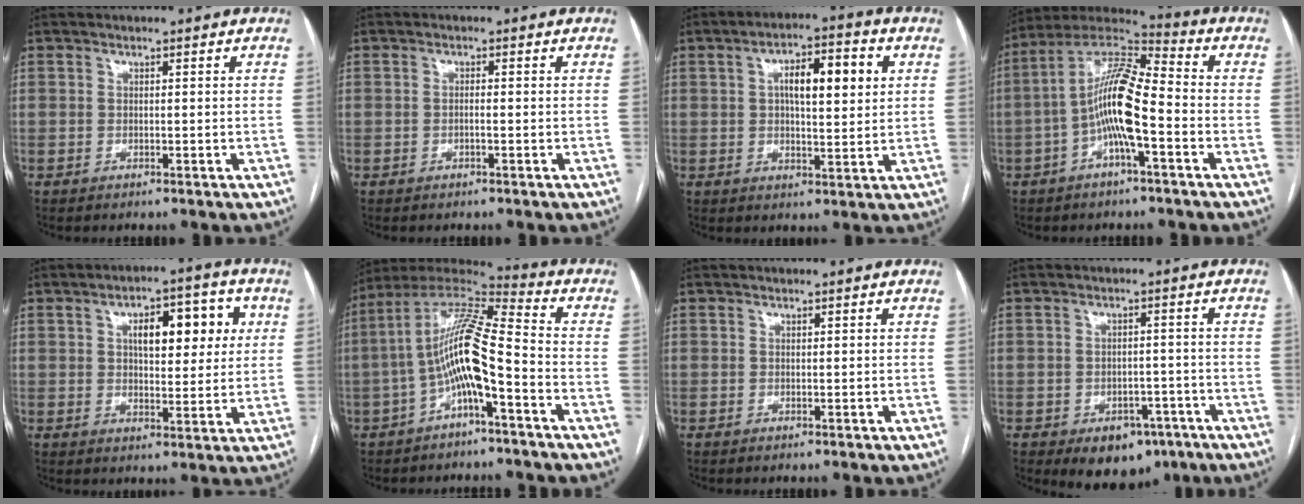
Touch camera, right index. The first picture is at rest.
{"total": 1.0, "force": [-0.3, 0.1, 1.0], "torque": [-0.017, 0.001, -0.005]}
{"total": 9.3, "force": [2.4, 2.8, 8.5], "torque": [-0.138, 0.020, 0.036]}
{"total": 12.6, "force": [-2.8, 2.3, 12.1], "torque": [-0.237, 0.023, -0.055]}
{"total": 10.1, "force": [3.0, 4.2, 8.7], "torque": [-0.116, 0.022, 0.045]}
{"total": 13.1, "force": [-3.4, 1.8, 12.5], "torque": [-0.244, 0.030, -0.065]}
{"total": 0.0}
{"total": 7.6, "force": [-4.6, 4.8, 3.7], "torque": [-0.039, 0.008, -0.056]}